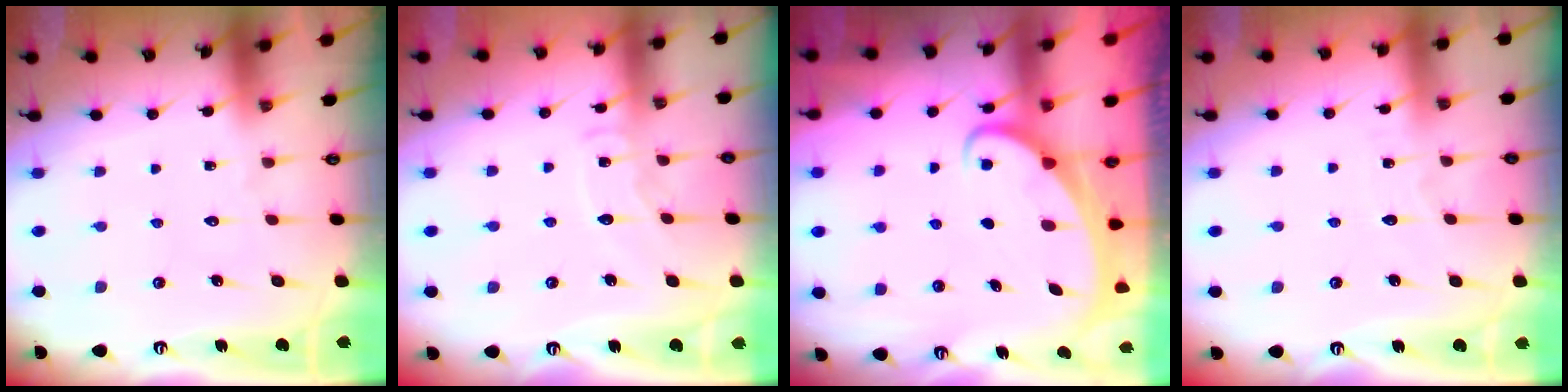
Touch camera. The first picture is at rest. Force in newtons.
{"total": 6.8, "press": 6.8, "slide": 0.7}
{"total": 2.4, "press": 2.3, "slide": 0.3}
{"total": 2.7, "press": 2.7, "slide": 0.4}